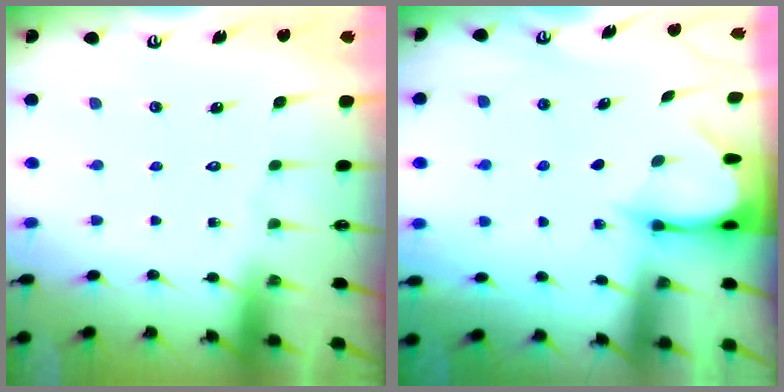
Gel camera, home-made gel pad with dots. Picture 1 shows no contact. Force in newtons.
{"total": 3.5, "press": 3.5, "slide": 0.3}